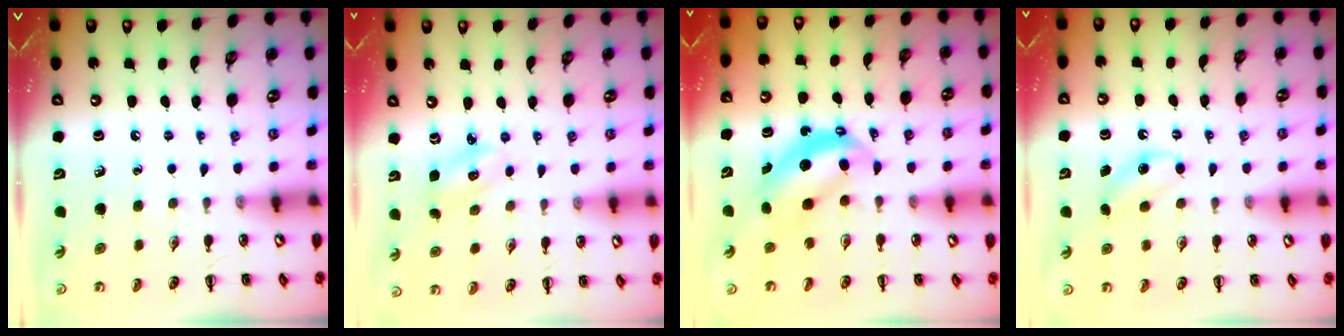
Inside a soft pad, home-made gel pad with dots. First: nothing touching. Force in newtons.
{"total": 2.8, "press": 2.7, "slide": 0.7}
{"total": 6.1, "press": 6.0, "slide": 1.3}
{"total": 4.6, "press": 4.5, "slide": 1.1}